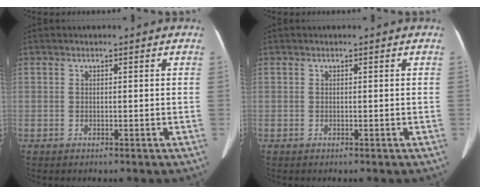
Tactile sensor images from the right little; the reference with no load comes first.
{"total": 0.0}